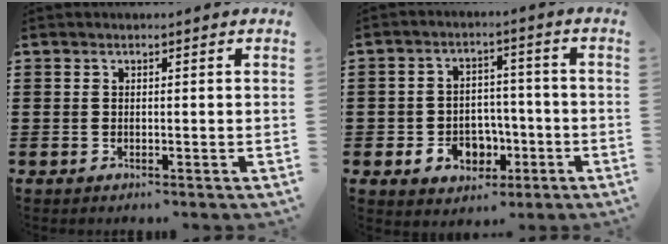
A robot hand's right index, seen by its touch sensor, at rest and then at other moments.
{"total": 5.6, "force": [-2.0, 4.6, 2.5], "torque": [-0.046, 0.013, -0.035]}